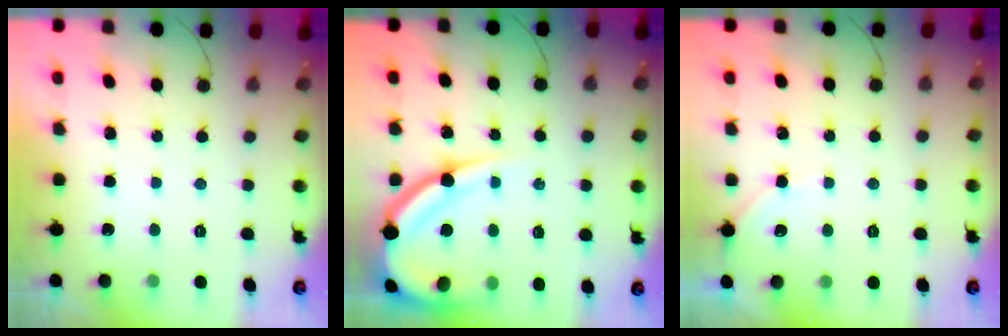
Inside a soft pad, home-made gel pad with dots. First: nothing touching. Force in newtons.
{"total": 16.1, "press": 16.0, "slide": 1.5}
{"total": 2.7, "press": 2.6, "slide": 0.5}